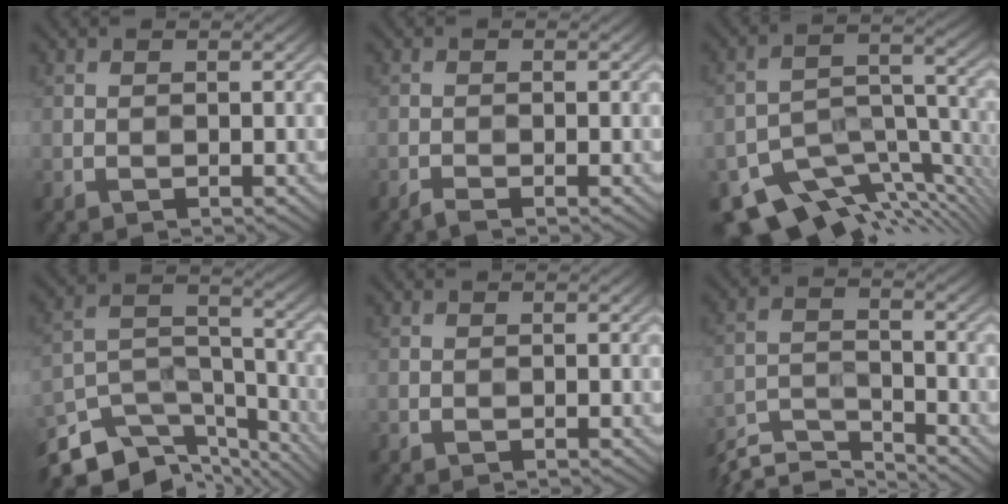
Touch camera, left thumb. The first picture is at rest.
{"total": 1.0, "force": [-0.8, -0.1, 0.5], "torque": [-0.011, 0.001, -0.022]}
{"total": 12.3, "force": [-9.2, 5.2, 6.4], "torque": [-0.118, -0.025, -0.135]}
{"total": 12.4, "force": [-10.0, 4.9, 5.5], "torque": [-0.125, -0.012, -0.169]}
{"total": 0.0}
{"total": 6.8, "force": [-6.3, 1.2, 2.1], "torque": [-0.050, -0.014, -0.126]}